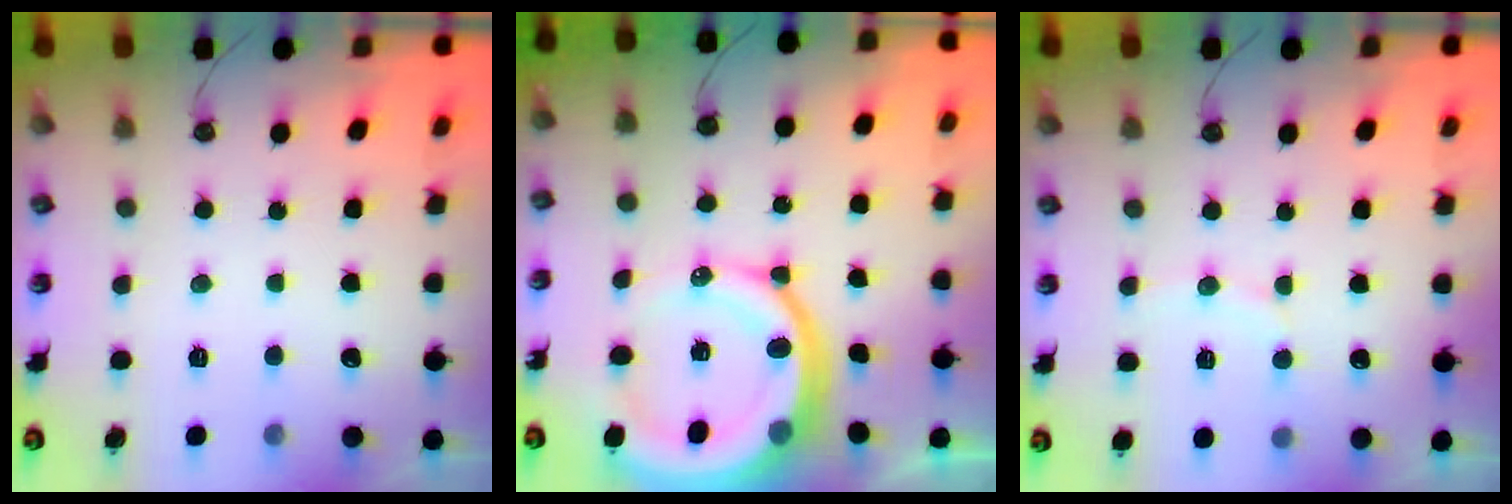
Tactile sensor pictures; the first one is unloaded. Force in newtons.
{"total": 17.7, "press": 17.6, "slide": 2.0}
{"total": 7.1, "press": 6.9, "slide": 1.4}